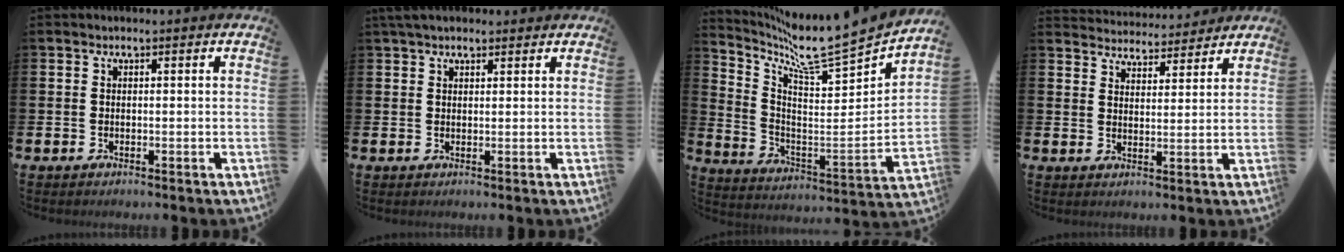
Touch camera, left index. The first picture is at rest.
{"total": 2.8, "force": [2.3, 1.0, 1.1], "torque": [-0.016, -0.001, 0.041]}
{"total": 8.8, "force": [8.3, 0.2, 3.1], "torque": [-0.082, -0.087, 0.126]}
{"total": 4.5, "force": [4.5, 0.7, -0.3], "torque": [-0.008, -0.032, 0.079]}